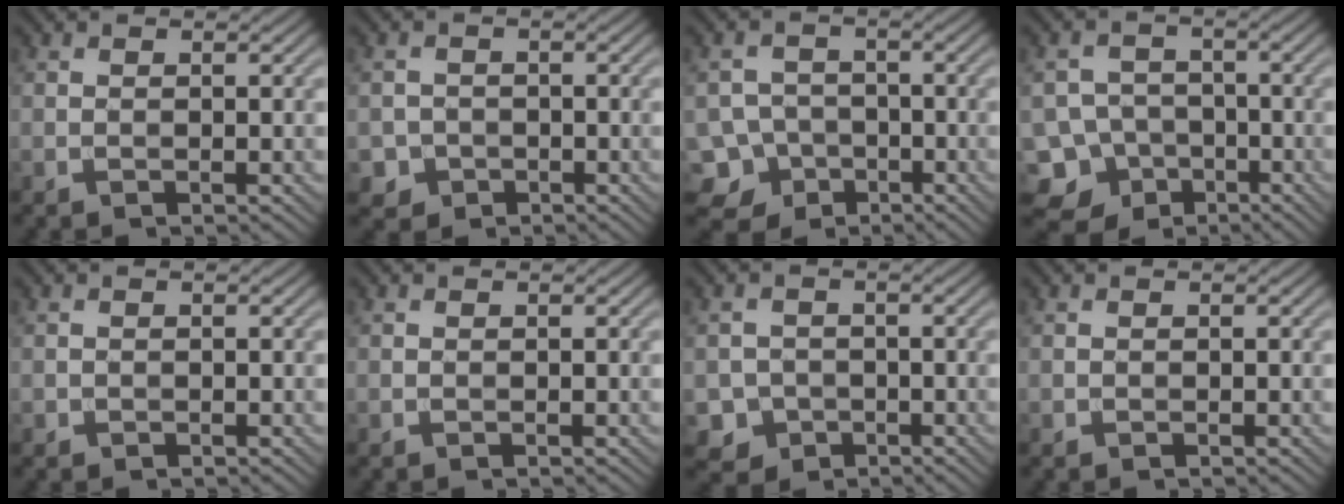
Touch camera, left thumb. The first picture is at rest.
{"total": 2.5, "force": [-1.2, 2.2, 0.4], "torque": [-0.004, -0.004, -0.025]}
{"total": 8.0, "force": [-4.4, 6.5, 1.6], "torque": [-0.027, -0.019, -0.100]}
{"total": 10.2, "force": [-5.8, 8.2, 2.1], "torque": [-0.055, -0.023, -0.120]}
{"total": 0.5, "force": [-0.2, 0.5, 0.0], "torque": [0.002, -0.004, -0.005]}
{"total": 0.0}
{"total": 3.9, "force": [-1.8, 3.4, 0.7], "torque": [-0.010, -0.001, -0.042]}
{"total": 0.0}